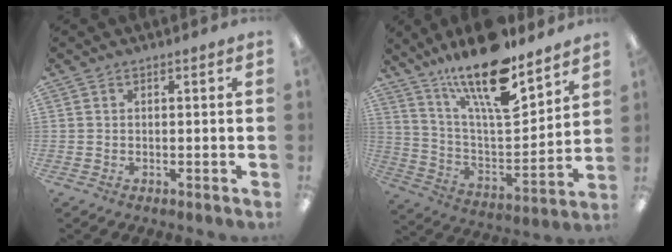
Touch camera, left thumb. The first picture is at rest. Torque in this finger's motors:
{"motor_torque": [1.63, 0.46, 1.50, -1.27, 0.53]}